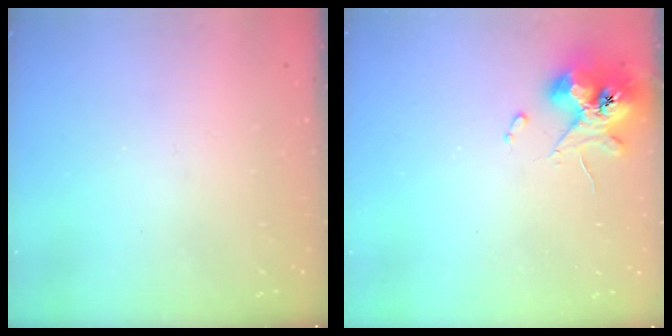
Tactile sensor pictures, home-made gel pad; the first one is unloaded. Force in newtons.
{"total": 10.9, "press": 10.8, "slide": 1.5}